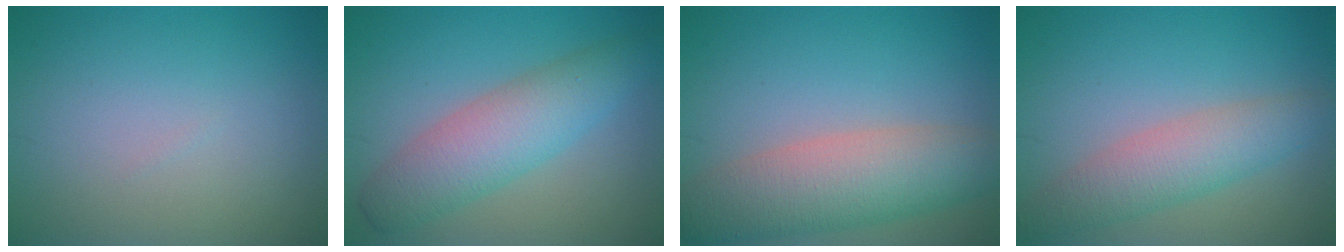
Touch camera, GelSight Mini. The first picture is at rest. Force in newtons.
{"total": 5.8, "press": 5.8, "slide": 0.1}
{"total": 7.1, "press": 7.0, "slide": 0.7}
{"total": 4.4, "press": 4.4, "slide": 0.4}